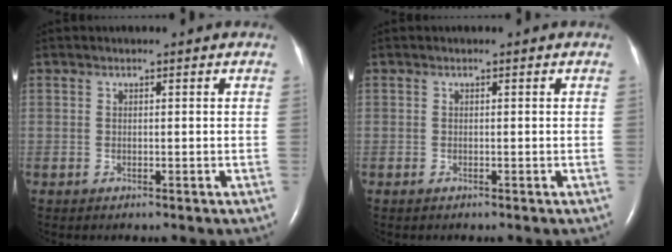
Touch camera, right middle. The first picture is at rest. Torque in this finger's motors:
{"motor_torque": [-0.15, 0.07, -0.06, -0.01]}